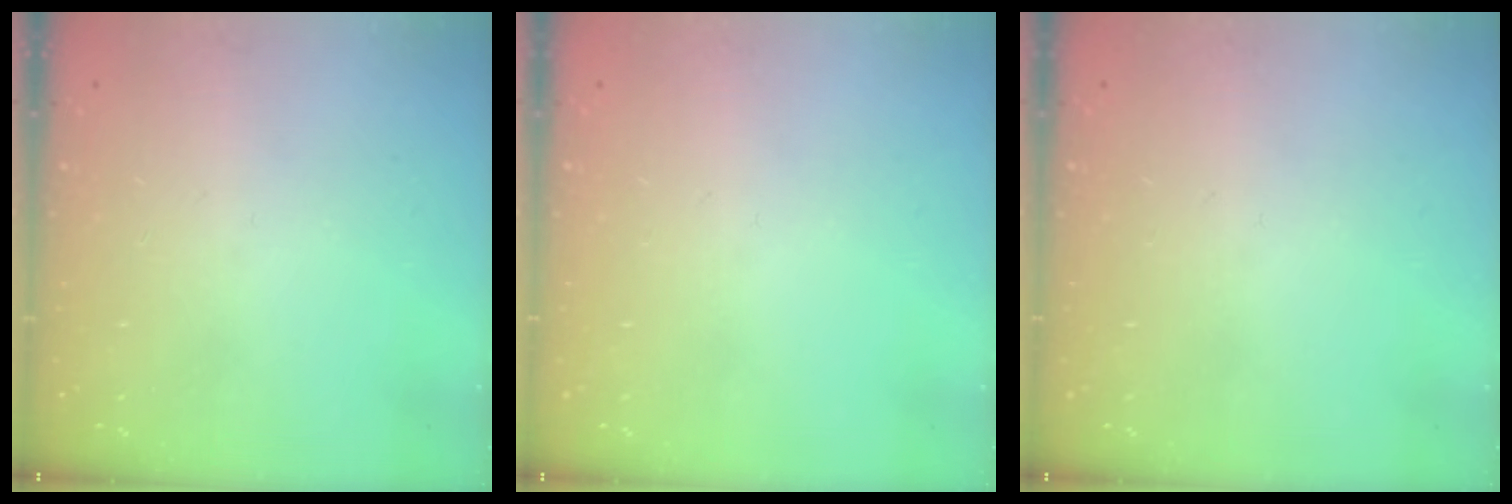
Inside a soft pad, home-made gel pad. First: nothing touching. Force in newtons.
{"total": 0.0}
{"total": 0.0}